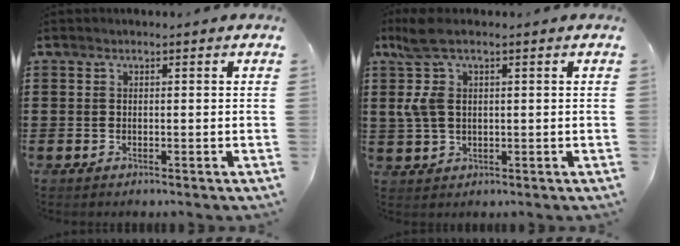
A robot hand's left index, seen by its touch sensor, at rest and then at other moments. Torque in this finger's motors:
{"motor_torque": [2.14, 0.00, 0.34, 0.19]}